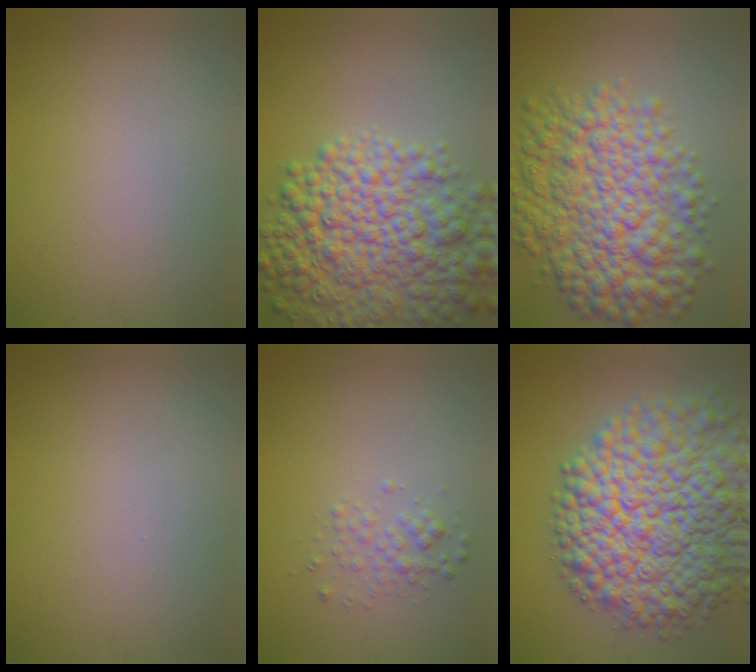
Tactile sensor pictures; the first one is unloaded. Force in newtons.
{"total": 10.0, "press": 10.0, "slide": 0.3}
{"total": 10.3, "press": 10.3, "slide": 0.1}
{"total": 0.0}
{"total": 1.5, "press": 1.5, "slide": 0.1}
{"total": 15.3, "press": 15.3, "slide": 0.8}